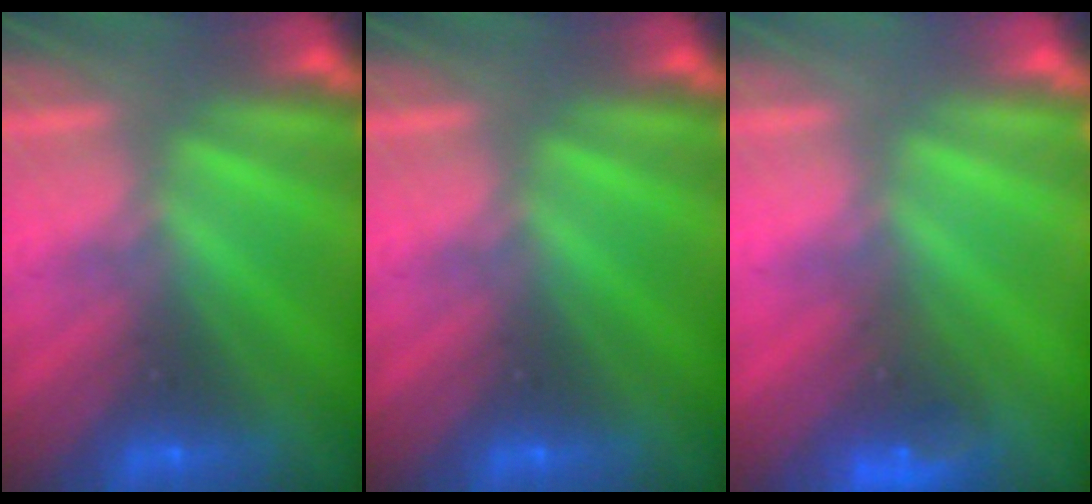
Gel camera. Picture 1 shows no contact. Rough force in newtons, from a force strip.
{"total": 0.0}
{"total": 4.6}